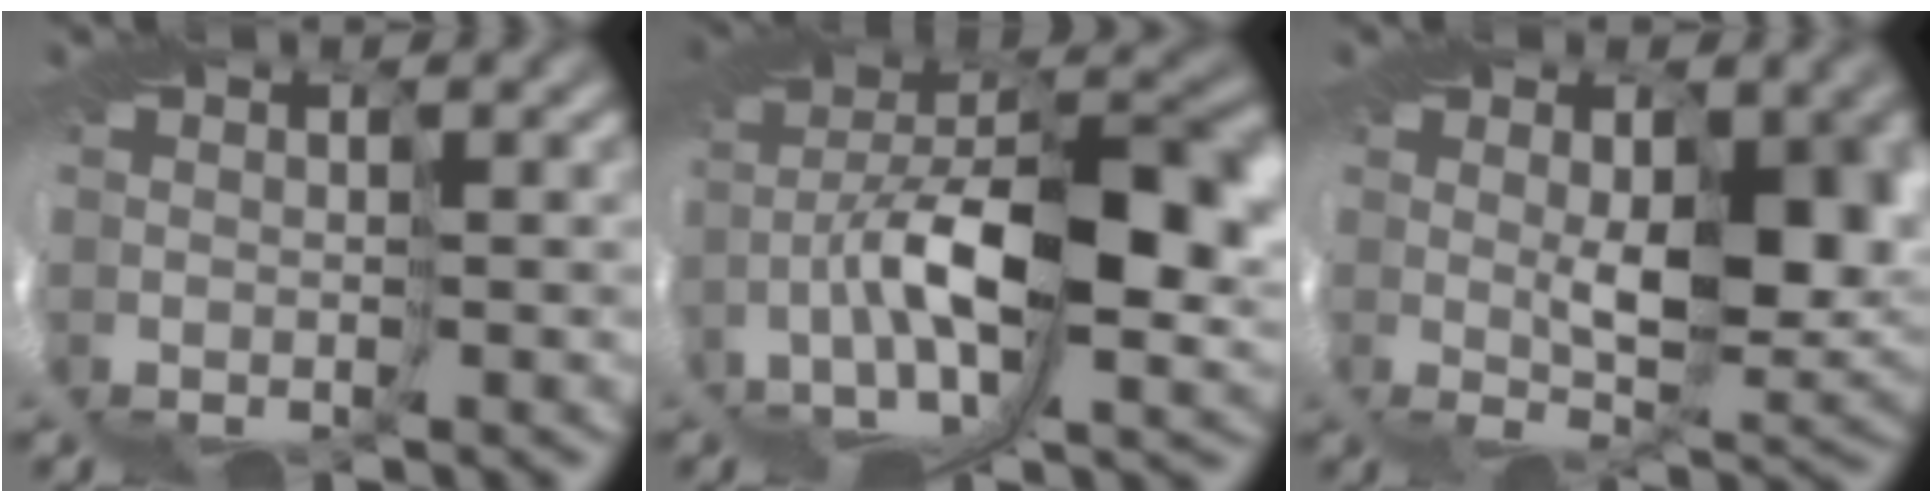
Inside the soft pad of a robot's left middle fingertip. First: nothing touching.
{"total": 9.1, "force": [0.6, 3.9, 8.2], "torque": [-0.166, 0.010, 0.004]}
{"total": 5.8, "force": [1.9, 2.1, 5.0], "torque": [-0.105, -0.017, 0.041]}